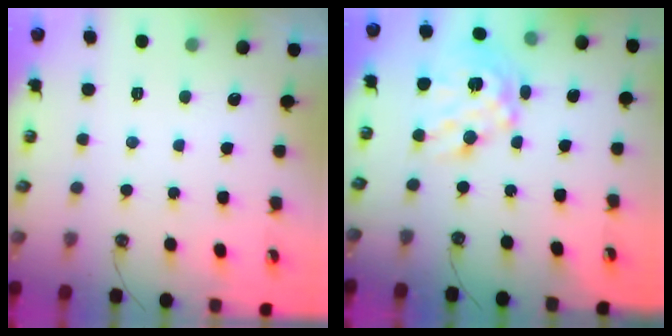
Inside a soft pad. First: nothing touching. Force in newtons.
{"total": 16.5, "press": 16.4, "slide": 1.5}